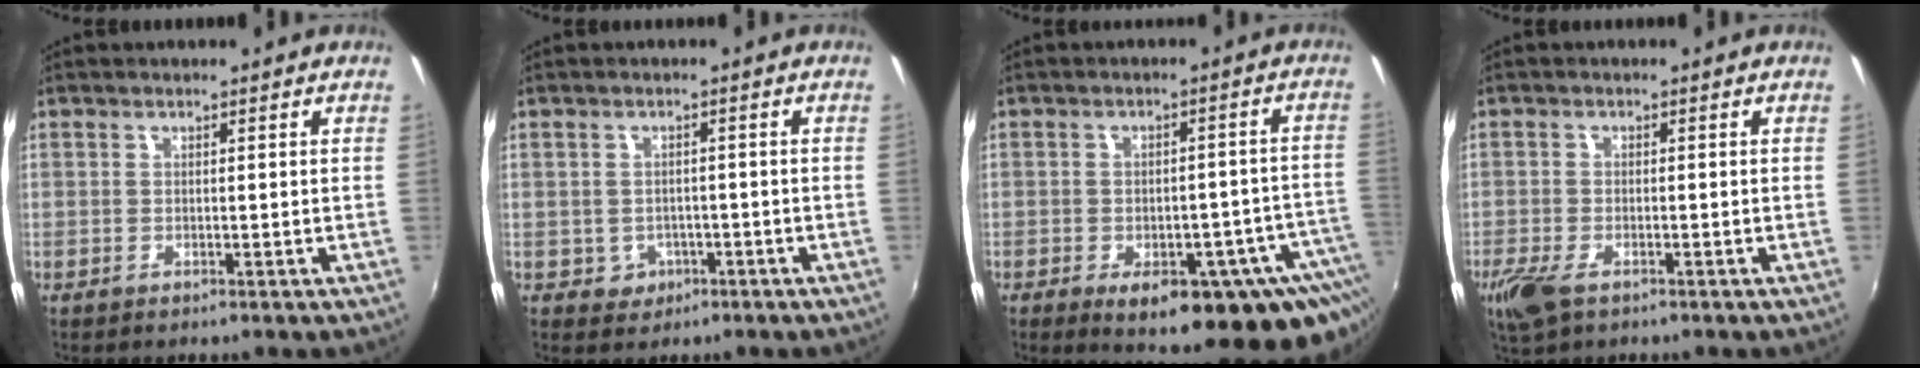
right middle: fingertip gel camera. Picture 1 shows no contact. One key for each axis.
{"total": 3.3, "fx": -1.2, "fy": 3.0, "fz": 0.7, "tx": -0.022, "ty": 0.006, "tz": -0.010}
{"total": 21.4, "fx": -13.0, "fy": 8.7, "fz": 14.6, "tx": -0.178, "ty": -0.022, "tz": -0.147}
{"total": 5.3, "fx": -3.3, "fy": 2.3, "fz": 3.5, "tx": -0.087, "ty": -0.017, "tz": -0.062}